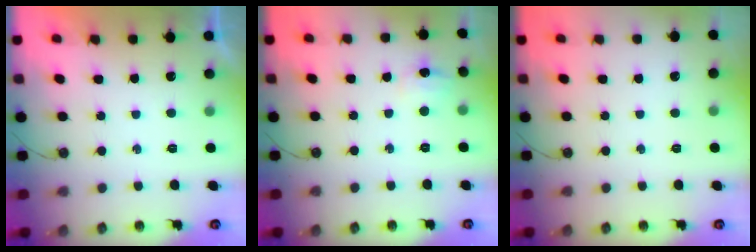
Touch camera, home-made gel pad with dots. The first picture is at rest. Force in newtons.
{"total": 5.1, "press": 5.0, "slide": 0.7}
{"total": 0.0}